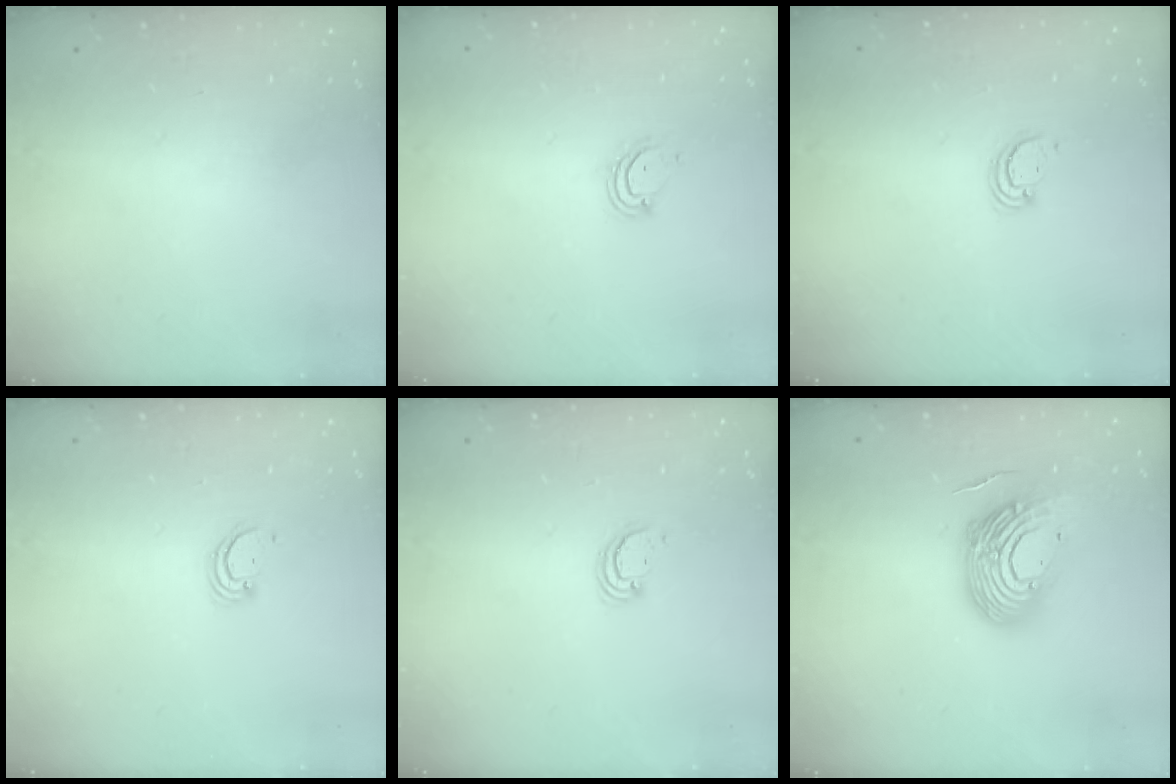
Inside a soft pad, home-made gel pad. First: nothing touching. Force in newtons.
{"total": 4.2, "press": 4.1, "slide": 0.5}
{"total": 2.6, "press": 2.6, "slide": 0.2}
{"total": 1.7, "press": 1.7, "slide": 0.1}
{"total": 2.6, "press": 2.6, "slide": 0.2}
{"total": 15.1, "press": 15.0, "slide": 1.9}